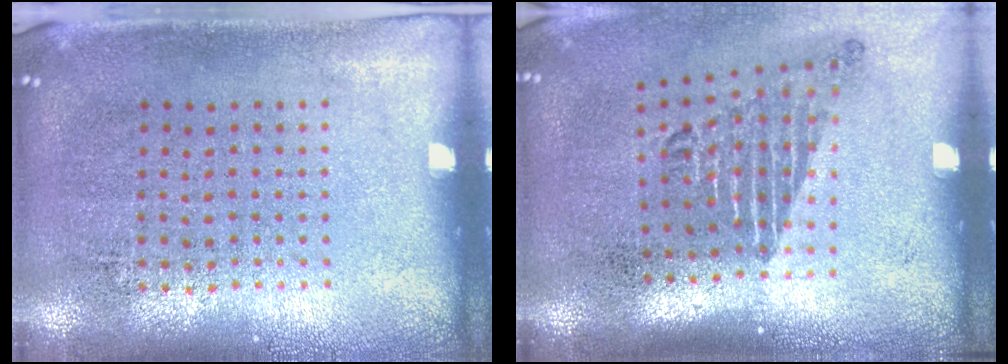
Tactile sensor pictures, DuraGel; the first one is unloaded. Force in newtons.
{"total": 1.8, "press": 1.3, "slide": 1.3}